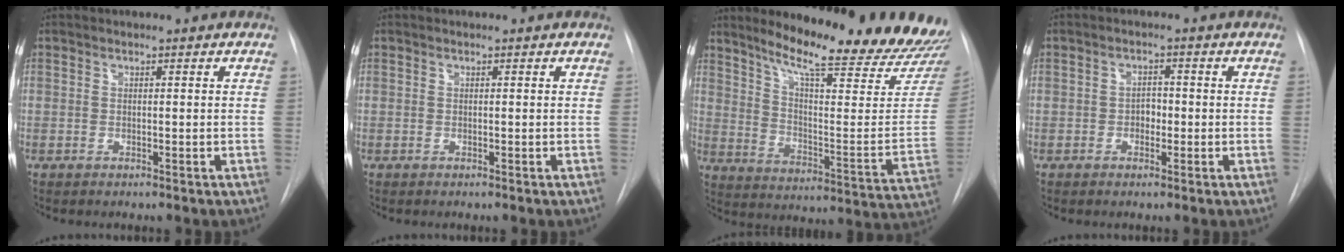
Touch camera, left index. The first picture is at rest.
{"total": 0.0}
{"total": 24.8, "force": [22.1, 2.2, 11.1], "torque": [-0.163, -0.103, 0.285]}
{"total": 1.9, "force": [-0.5, 1.4, 1.3], "torque": [-0.015, 0.006, -0.008]}